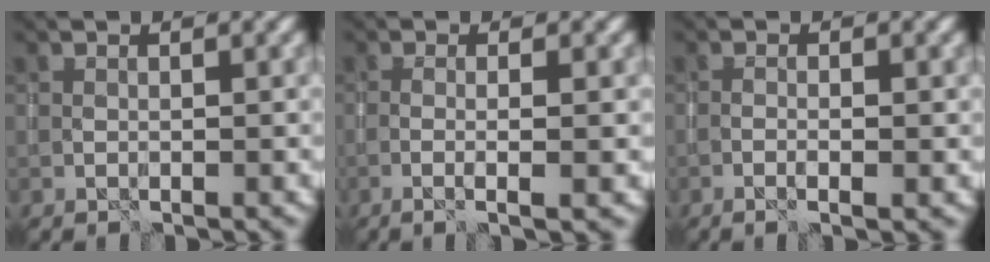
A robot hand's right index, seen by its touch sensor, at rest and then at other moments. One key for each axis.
{"total": 3.0, "fx": -0.5, "fy": 0.5, "fz": 2.9, "tx": -0.042, "ty": 0.003, "tz": -0.015}
{"total": 1.6, "fx": -0.5, "fy": 0.0, "fz": 1.5, "tx": -0.028, "ty": 0.002, "tz": -0.011}